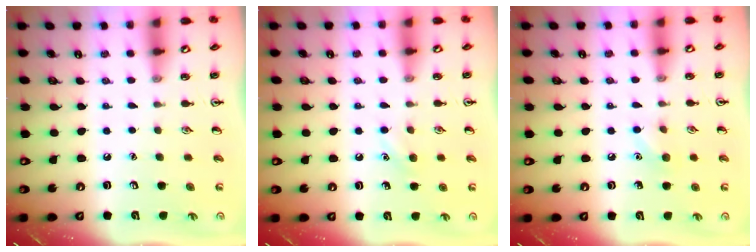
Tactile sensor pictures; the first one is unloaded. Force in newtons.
{"total": 5.4, "press": 5.1, "slide": 1.6}
{"total": 6.9, "press": 6.6, "slide": 2.1}